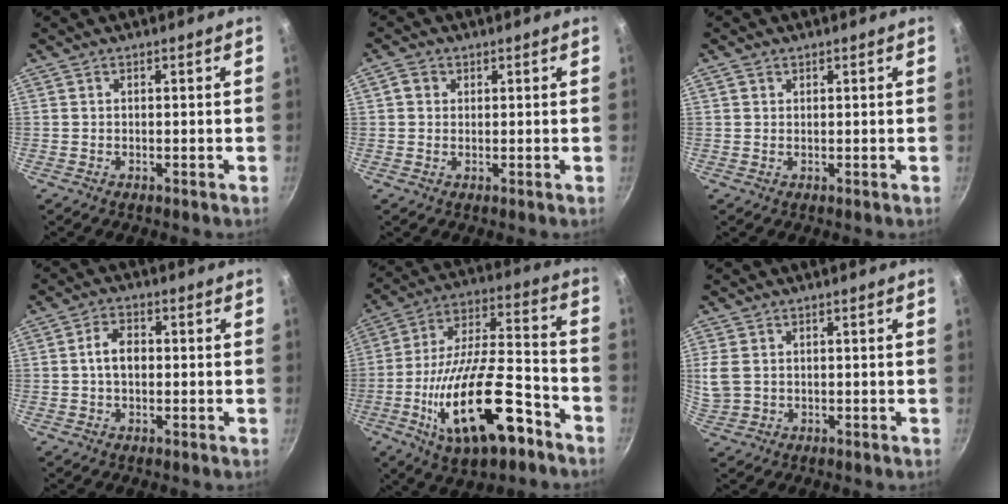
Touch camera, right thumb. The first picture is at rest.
{"total": 2.5, "force": [0.8, 2.1, 1.1], "torque": [-0.012, -0.002, 0.009]}
{"total": 1.1, "force": [0.6, 0.8, 0.4], "torque": [-0.004, -0.002, 0.010]}
{"total": 5.2, "force": [0.1, 3.4, 3.9], "torque": [-0.057, 0.015, -0.003]}
{"total": 23.6, "force": [-10.4, 9.5, 19.0], "torque": [-0.308, 0.046, -0.168]}
{"total": 5.4, "force": [1.0, 4.1, 3.3], "torque": [-0.072, -0.003, 0.027]}